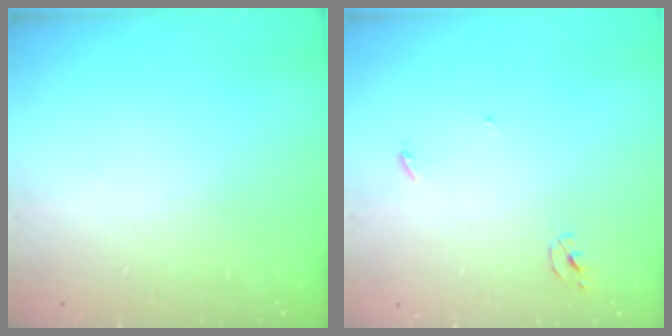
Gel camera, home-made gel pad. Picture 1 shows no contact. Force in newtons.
{"total": 2.5, "press": 2.5, "slide": 0.1}